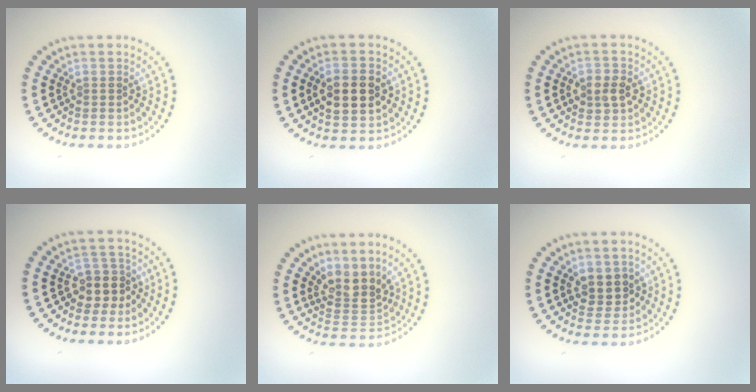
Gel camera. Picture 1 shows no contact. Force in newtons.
{"total": 4.6, "press": 4.6, "slide": 0.4}
{"total": 2.4, "press": 2.4, "slide": 0.2}
{"total": 2.6, "press": 2.2, "slide": 1.4}
{"total": 3.3, "press": 2.5, "slide": 2.1}
{"total": 2.7, "press": 2.6, "slide": 0.7}